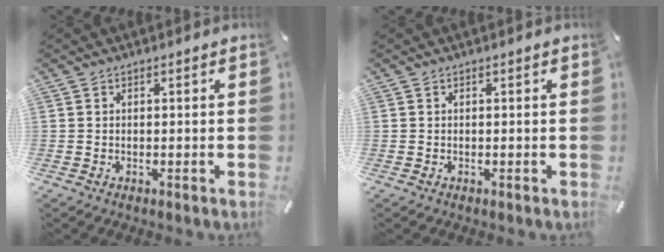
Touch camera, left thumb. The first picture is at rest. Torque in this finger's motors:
{"motor_torque": [0.00, 0.00, -0.05, 0.05, -0.01]}